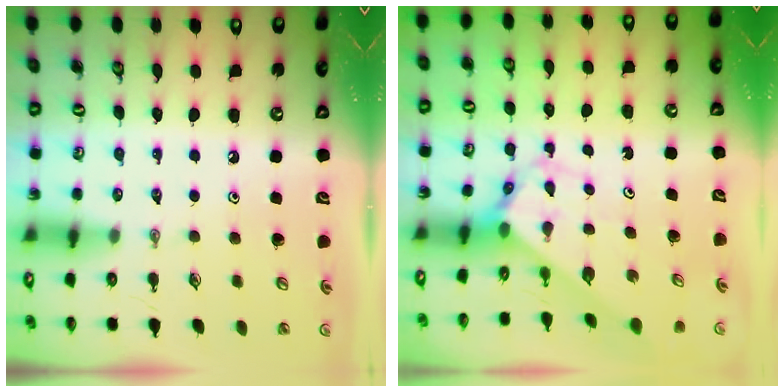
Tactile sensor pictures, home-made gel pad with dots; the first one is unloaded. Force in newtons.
{"total": 2.9, "press": 2.9, "slide": 0.1}